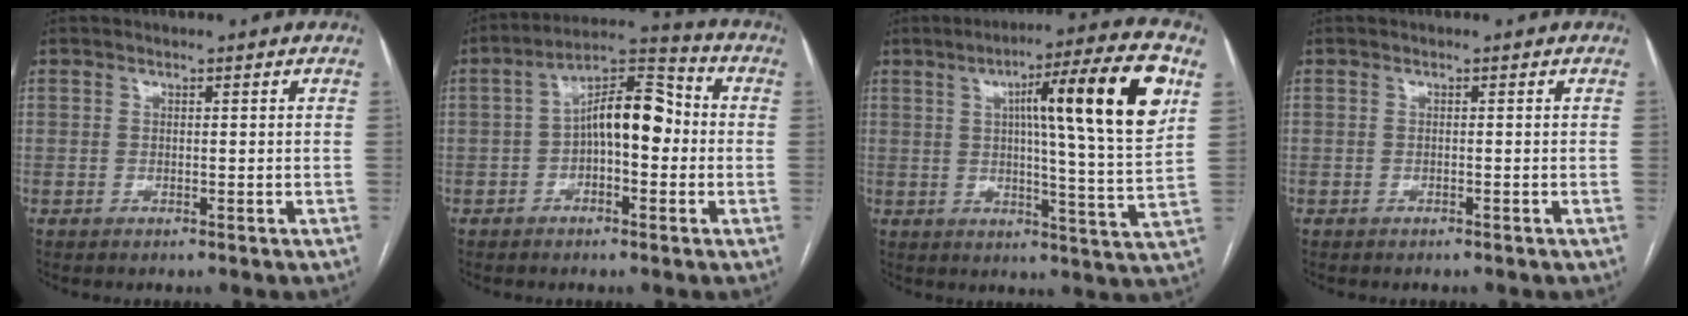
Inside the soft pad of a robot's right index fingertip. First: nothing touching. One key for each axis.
{"total": 10.3, "fx": -0.5, "fy": 4.2, "fz": 9.4, "tx": -0.163, "ty": 0.041, "tz": -0.013}
{"total": 18.9, "fx": 6.3, "fy": -0.2, "fz": 17.8, "tx": -0.255, "ty": 0.009, "tz": 0.079}
{"total": 0.0}